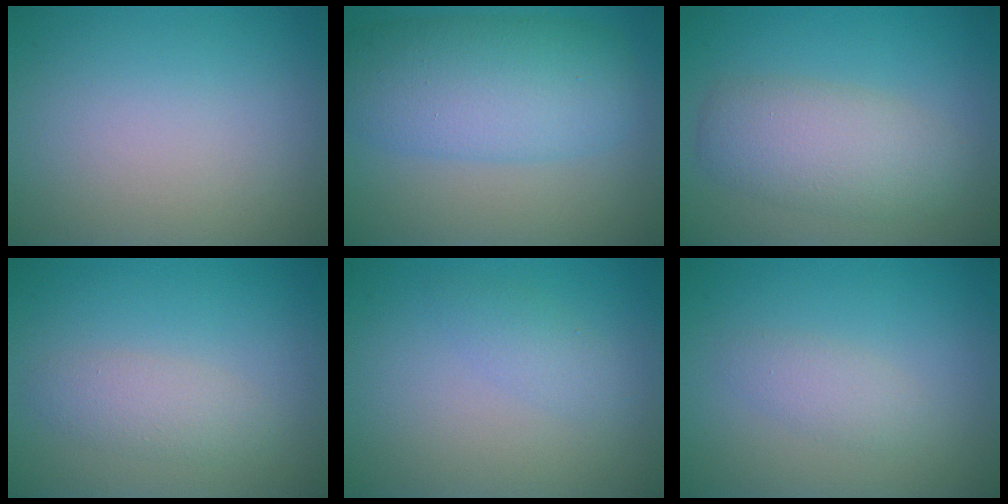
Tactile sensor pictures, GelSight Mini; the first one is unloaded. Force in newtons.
{"total": 7.6, "press": 7.6, "slide": 0.1}
{"total": 5.0, "press": 5.0, "slide": 0.2}
{"total": 2.2, "press": 2.2, "slide": 0.1}
{"total": 1.4, "press": 1.4, "slide": 0.0}
{"total": 1.7, "press": 1.7, "slide": 0.1}